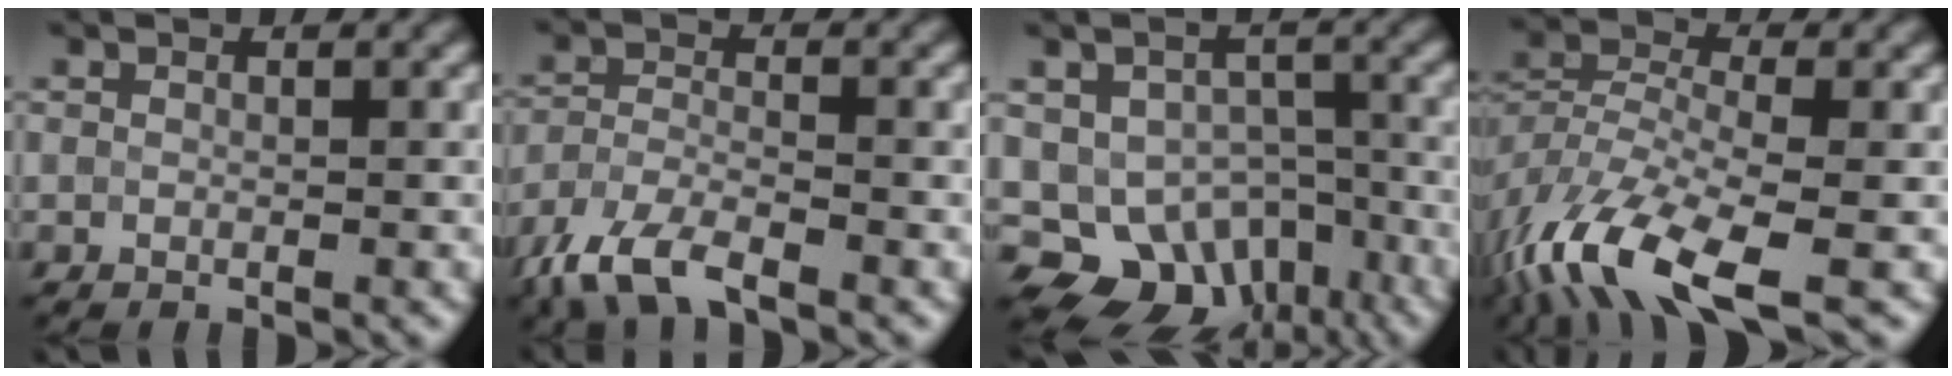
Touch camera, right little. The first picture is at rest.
{"total": 5.9, "force": [-4.3, 1.9, 3.5], "torque": [-0.077, -0.012, -0.093]}
{"total": 8.6, "force": [-4.2, 6.3, 4.0], "torque": [-0.049, -0.017, -0.063]}
{"total": 10.4, "force": [-6.2, 3.8, 7.5], "torque": [-0.156, -0.011, -0.130]}